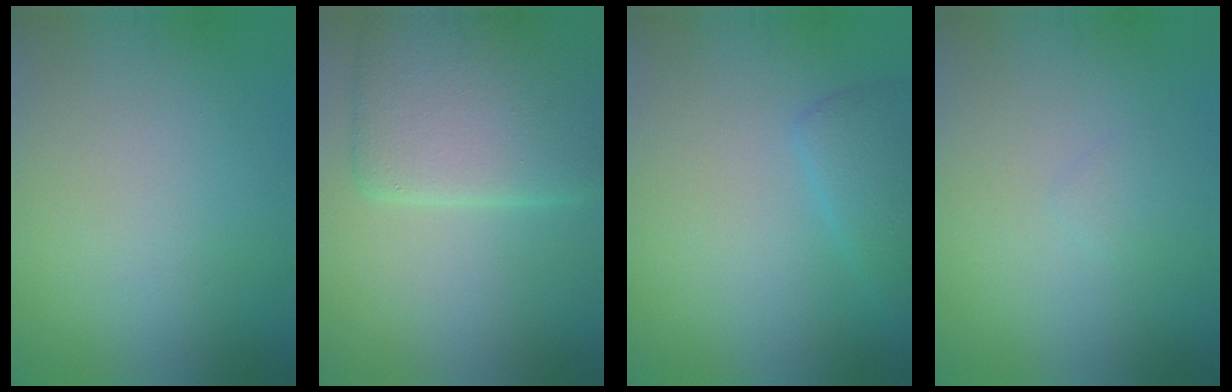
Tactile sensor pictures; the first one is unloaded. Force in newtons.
{"total": 10.1, "press": 10.1, "slide": 0.5}
{"total": 2.4, "press": 2.4, "slide": 0.1}
{"total": 0.6, "press": 0.6, "slide": 0.1}